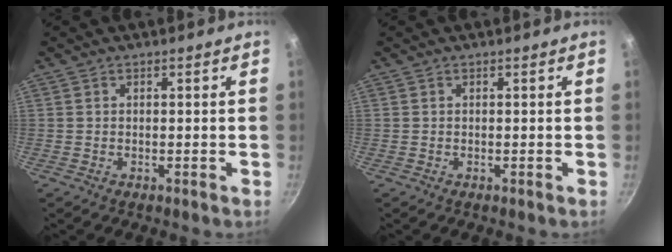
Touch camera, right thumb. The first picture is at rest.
{"total": 0.0}